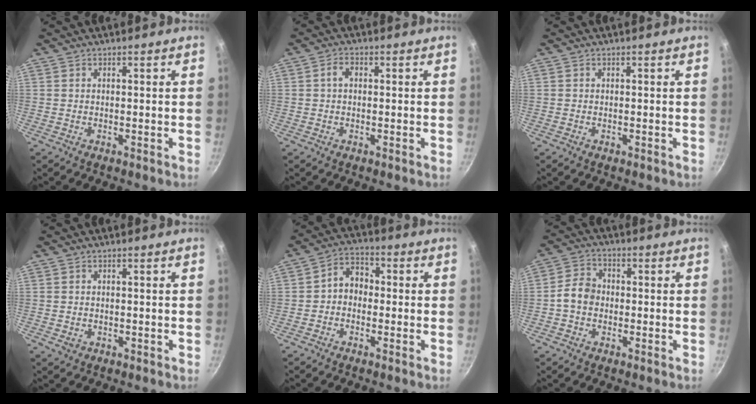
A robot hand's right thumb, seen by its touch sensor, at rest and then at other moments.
{"total": 2.2, "force": [0.2, 1.5, 1.6], "torque": [-0.027, 0.007, 0.001]}
{"total": 0.0}
{"total": 1.5, "force": [-0.4, 1.3, 0.7], "torque": [-0.011, 0.000, -0.003]}
{"total": 5.6, "force": [-0.7, 4.4, 3.3], "torque": [-0.028, 0.024, -0.028]}
{"total": 5.6, "force": [-0.9, 4.5, 3.1], "torque": [-0.034, 0.020, -0.030]}